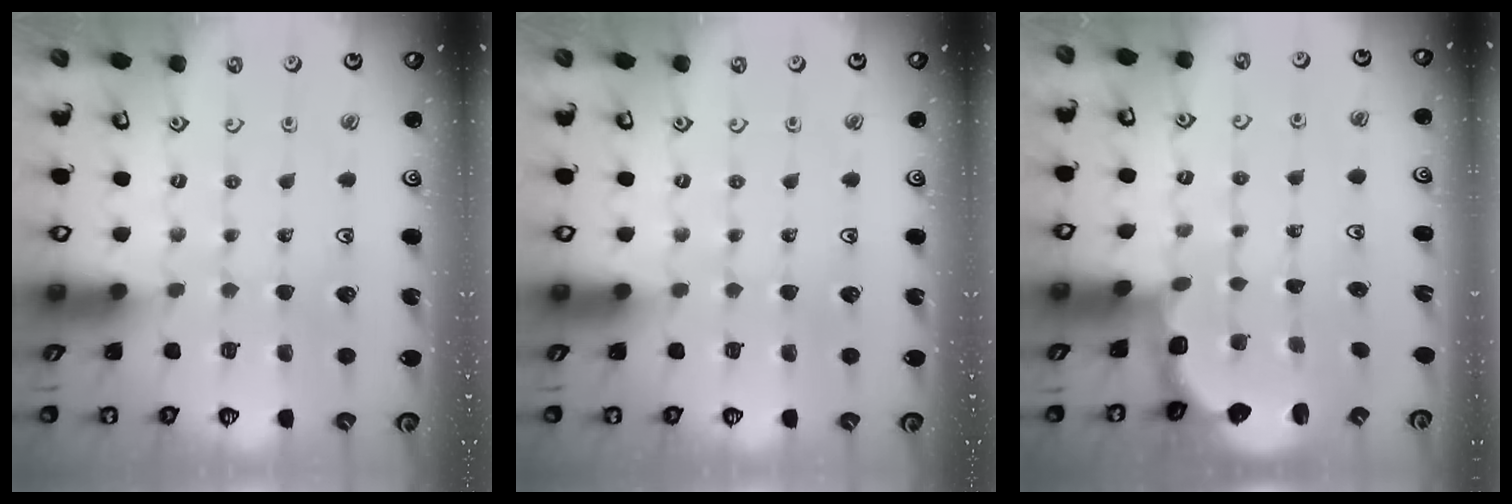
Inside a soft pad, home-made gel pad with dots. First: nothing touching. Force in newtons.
{"total": 0.0}
{"total": 2.8, "press": 2.1, "slide": 1.9}